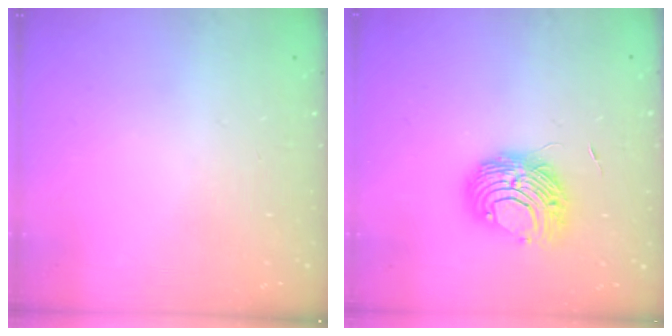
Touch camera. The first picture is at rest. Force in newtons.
{"total": 9.2, "press": 9.2, "slide": 0.5}